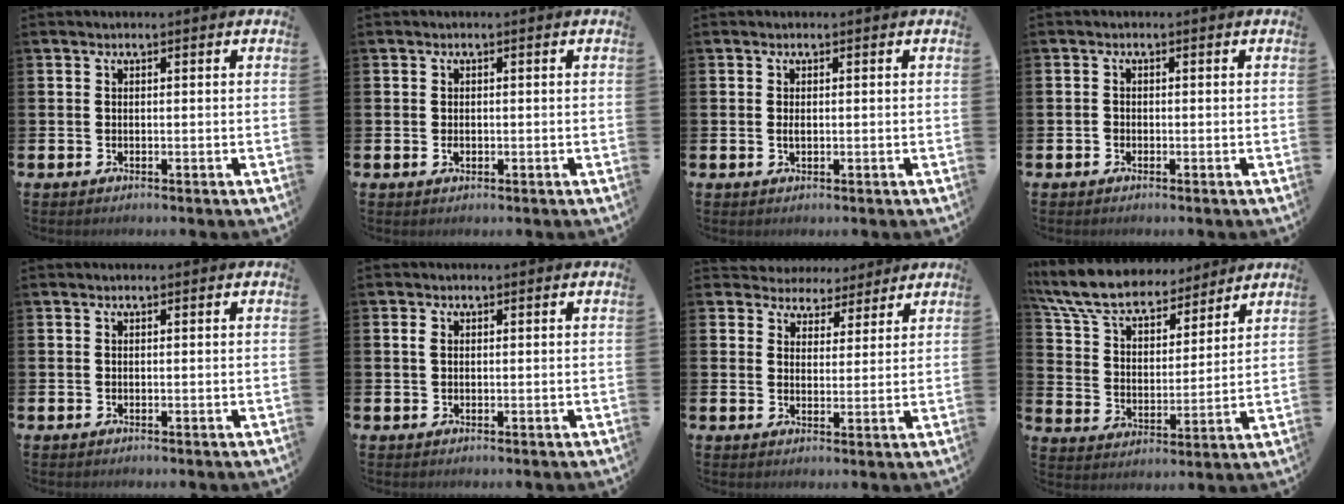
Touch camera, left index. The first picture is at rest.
{"total": 1.1, "force": [-0.1, 0.8, 0.7], "torque": [-0.009, 0.002, -0.005]}
{"total": 0.6, "force": [-0.5, 0.2, 0.4], "torque": [-0.002, 0.001, -0.011]}
{"total": 1.2, "force": [-1.0, 0.5, -0.2], "torque": [0.009, 0.001, -0.023]}
{"total": 0.0}
{"total": 1.3, "force": [0.5, 0.8, 0.9], "torque": [-0.010, 0.002, 0.007]}
{"total": 3.7, "force": [3.2, 1.6, -0.9], "torque": [0.002, -0.025, 0.054]}
{"total": 9.3, "force": [8.4, 2.8, 2.9], "torque": [-0.096, -0.050, 0.151]}